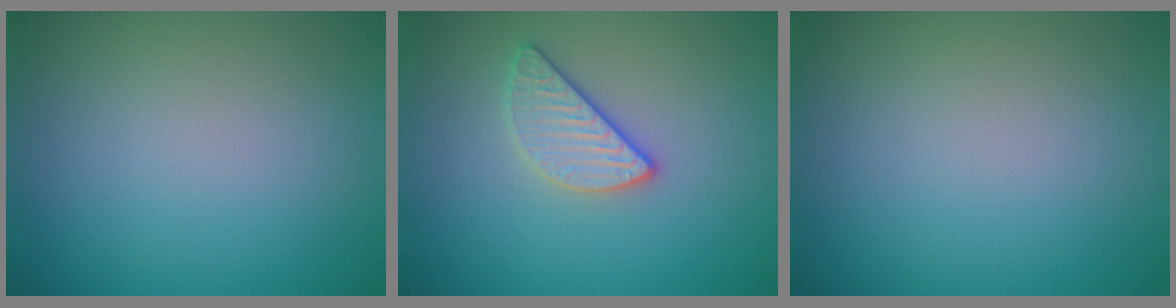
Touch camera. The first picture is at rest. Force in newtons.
{"total": 2.5, "press": 2.4, "slide": 0.8}
{"total": 0.0}